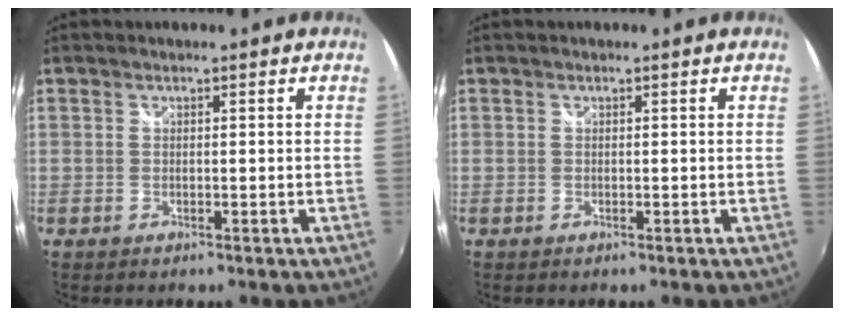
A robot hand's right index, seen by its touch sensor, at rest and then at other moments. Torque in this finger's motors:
{"motor_torque": [-0.09, 0.09, 0.00, 0.00]}